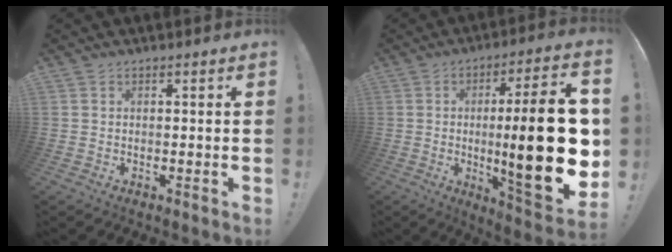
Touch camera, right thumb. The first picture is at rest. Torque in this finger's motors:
{"motor_torque": [0.52, 1.23, 2.47, -0.30, 0.49]}